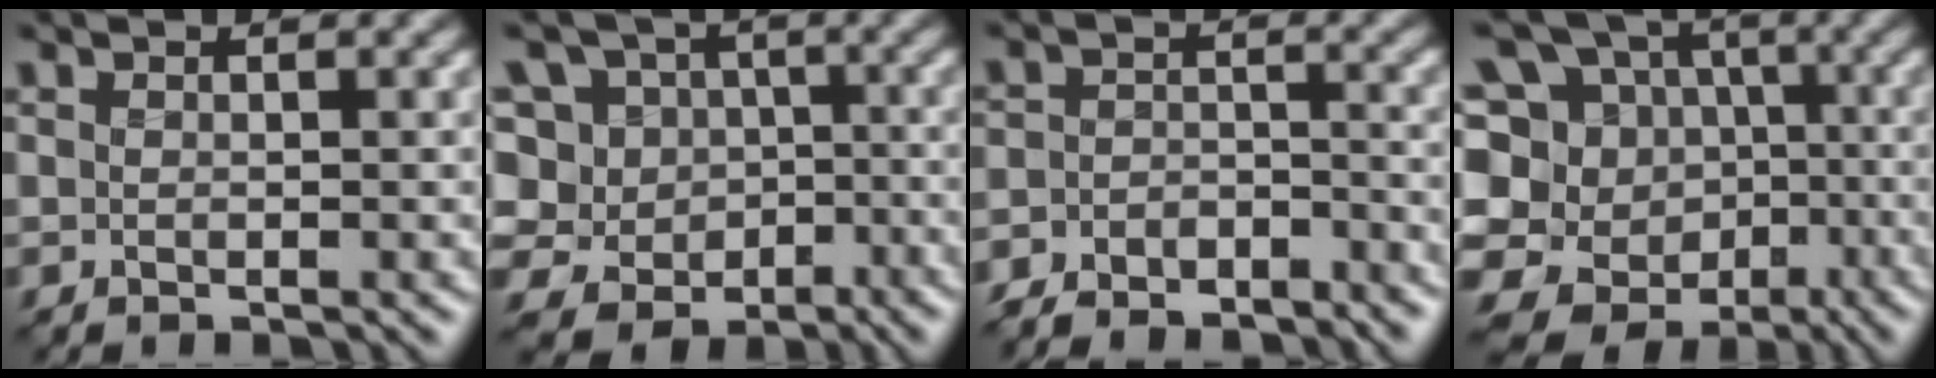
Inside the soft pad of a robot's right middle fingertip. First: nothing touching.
{"total": 10.6, "force": [0.0, 9.7, 4.1], "torque": [-0.119, 0.055, -0.036]}
{"total": 5.8, "force": [-5.4, 2.0, 1.2], "torque": [-0.021, -0.014, -0.096]}
{"total": 14.7, "force": [-4.4, 13.0, 5.1], "torque": [-0.116, 0.004, -0.055]}